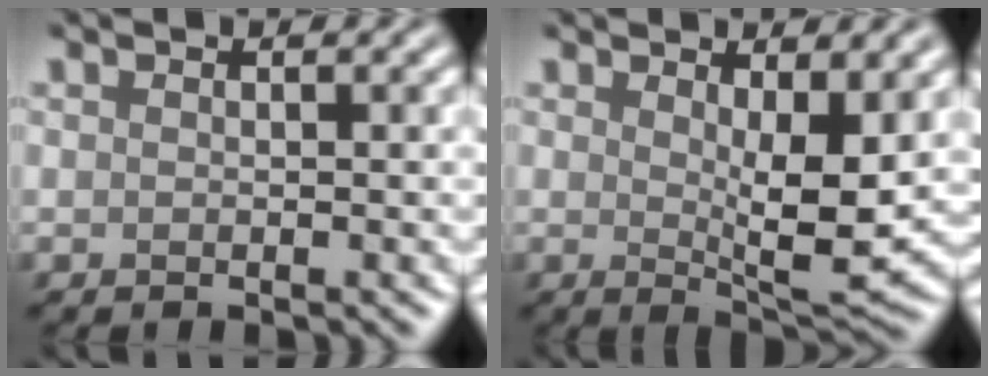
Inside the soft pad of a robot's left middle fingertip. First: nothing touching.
{"total": 4.9, "force": [1.0, 1.2, 4.6], "torque": [-0.074, -0.018, 0.022]}